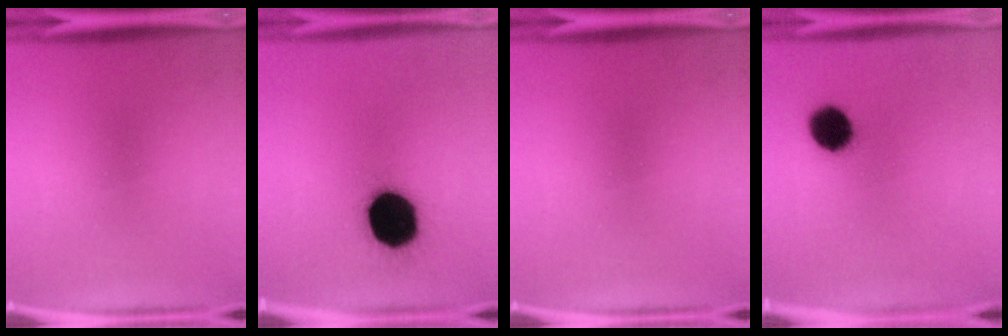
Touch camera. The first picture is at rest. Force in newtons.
{"total": 19.6}
{"total": 0.0}
{"total": 8.9}